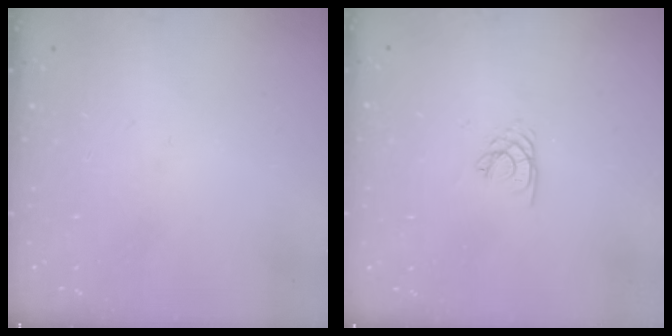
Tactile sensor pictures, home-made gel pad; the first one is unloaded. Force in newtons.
{"total": 2.2, "press": 2.2, "slide": 0.2}